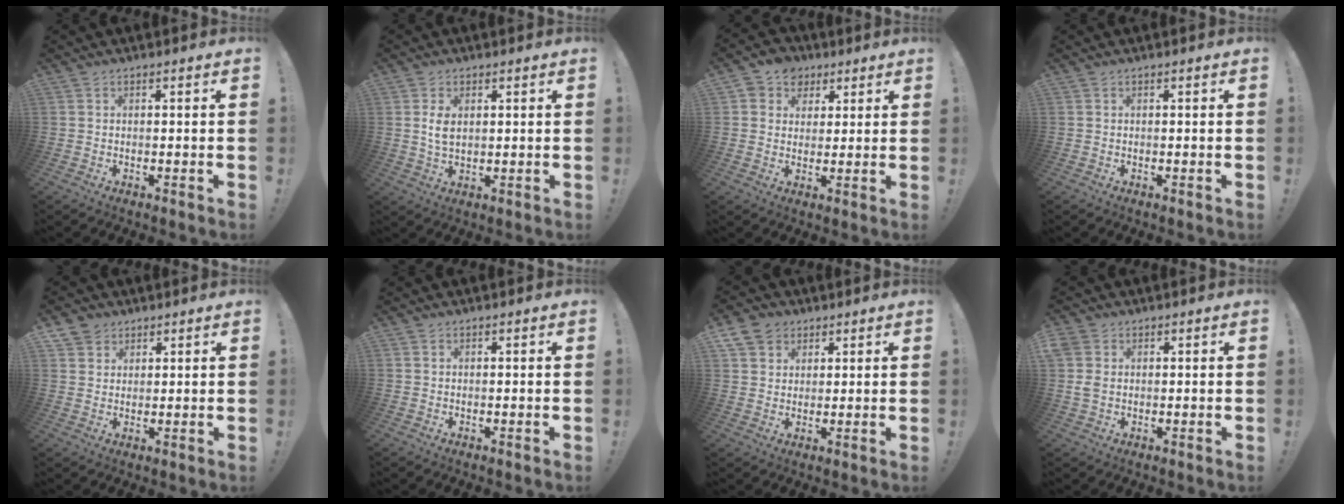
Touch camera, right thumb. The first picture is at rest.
{"total": 4.6, "force": [1.2, 2.7, 3.5], "torque": [-0.061, -0.004, 0.016]}
{"total": 6.8, "force": [2.5, 6.2, 1.2], "torque": [-0.012, -0.011, 0.051]}
{"total": 0.0}
{"total": 4.4, "force": [2.8, 3.4, 0.2], "torque": [0.000, -0.015, 0.053]}
{"total": 0.0}
{"total": 7.3, "force": [4.1, 5.8, 1.8], "torque": [-0.028, -0.021, 0.084]}
{"total": 4.4, "force": [1.1, 3.6, 2.3], "torque": [-0.044, 0.002, 0.022]}